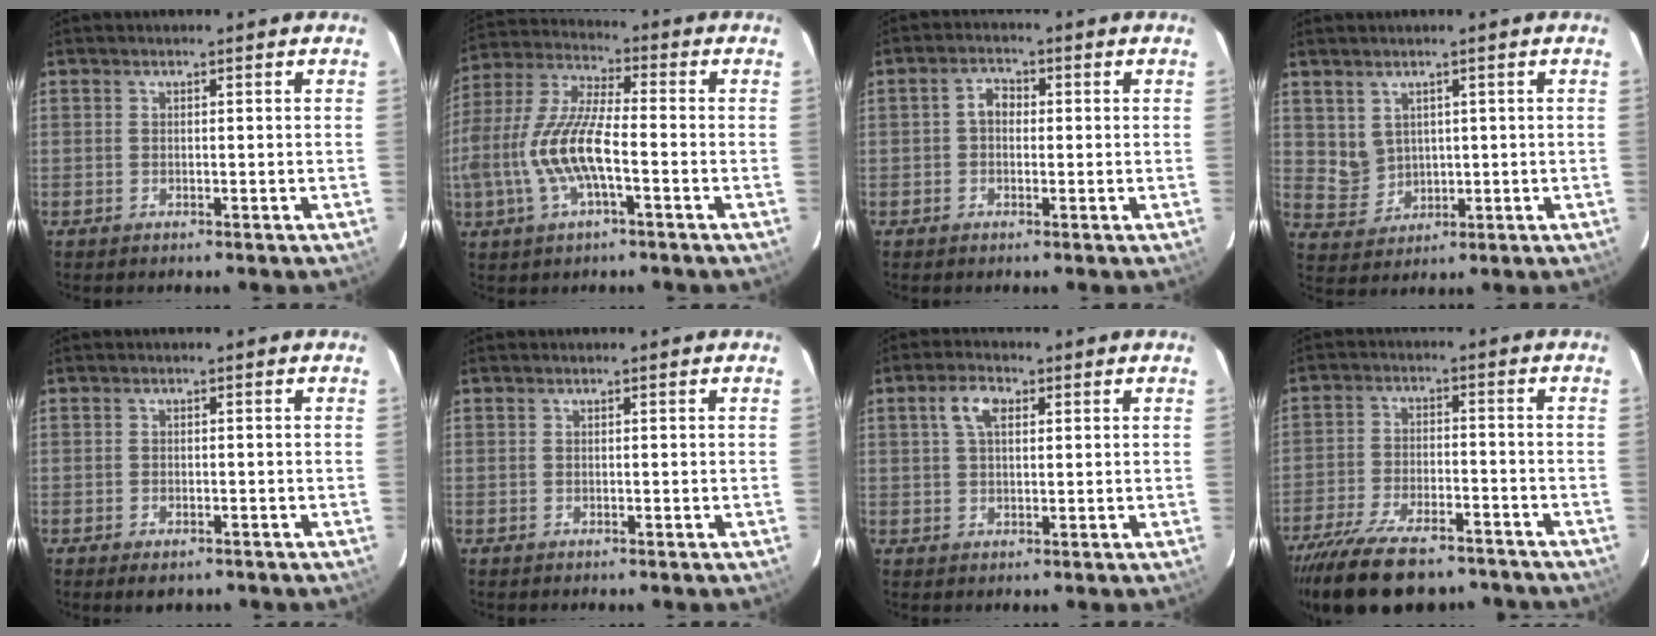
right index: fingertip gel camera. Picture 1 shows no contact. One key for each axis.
{"total": 14.4, "fx": -3.7, "fy": 4.2, "fz": 13.3, "tx": -0.279, "ty": -0.003, "tz": -0.072}
{"total": 2.6, "fx": -0.1, "fy": 1.9, "fz": 1.8, "tx": -0.033, "ty": 0.010, "tz": -0.004}
{"total": 5.0, "fx": 2.0, "fy": 4.3, "fz": 1.6, "tx": -0.031, "ty": 0.004, "tz": 0.059}
{"total": 2.3, "fx": -1.5, "fy": 1.2, "fz": 1.3, "tx": -0.023, "ty": -0.005, "tz": -0.020}
{"total": 0.0}
{"total": 4.6, "fx": 1.7, "fy": 2.2, "fz": 3.6, "tx": -0.069, "ty": 0.012, "tz": 0.031}
{"total": 19.0, "fx": -15.2, "fy": 6.5, "fz": 9.3, "tx": -0.196, "ty": -0.026, "tz": -0.238}